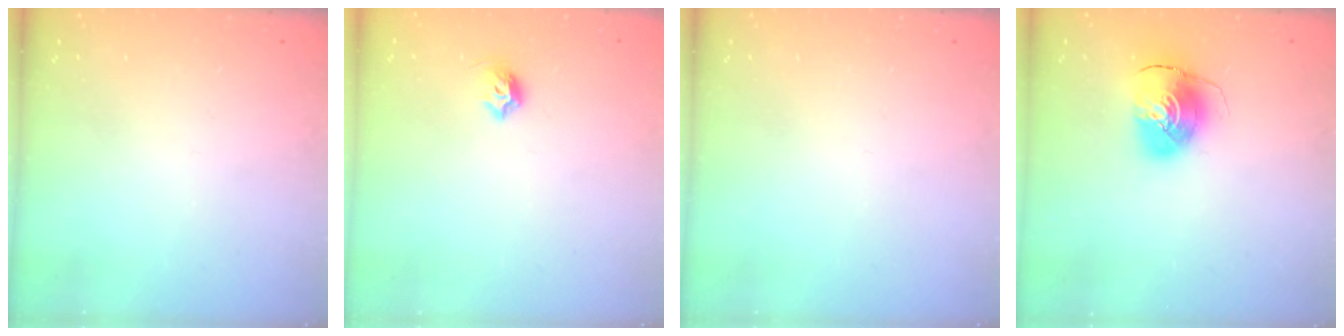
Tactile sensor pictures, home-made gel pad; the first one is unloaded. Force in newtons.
{"total": 5.6, "press": 5.5, "slide": 1.3}
{"total": 0.0}
{"total": 10.1, "press": 10.1, "slide": 0.7}